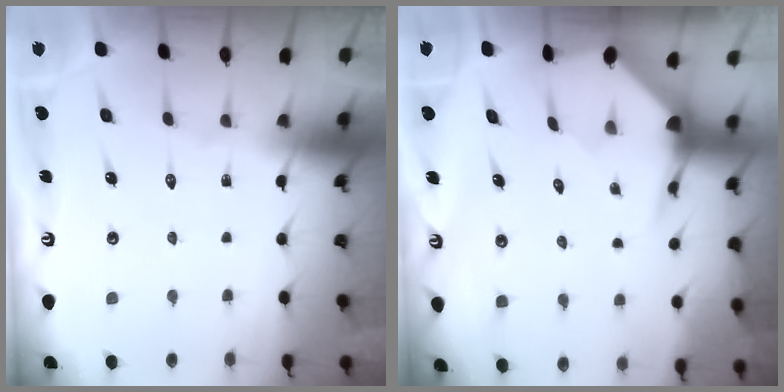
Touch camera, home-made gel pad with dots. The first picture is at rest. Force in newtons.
{"total": 3.6, "press": 3.6, "slide": 0.4}